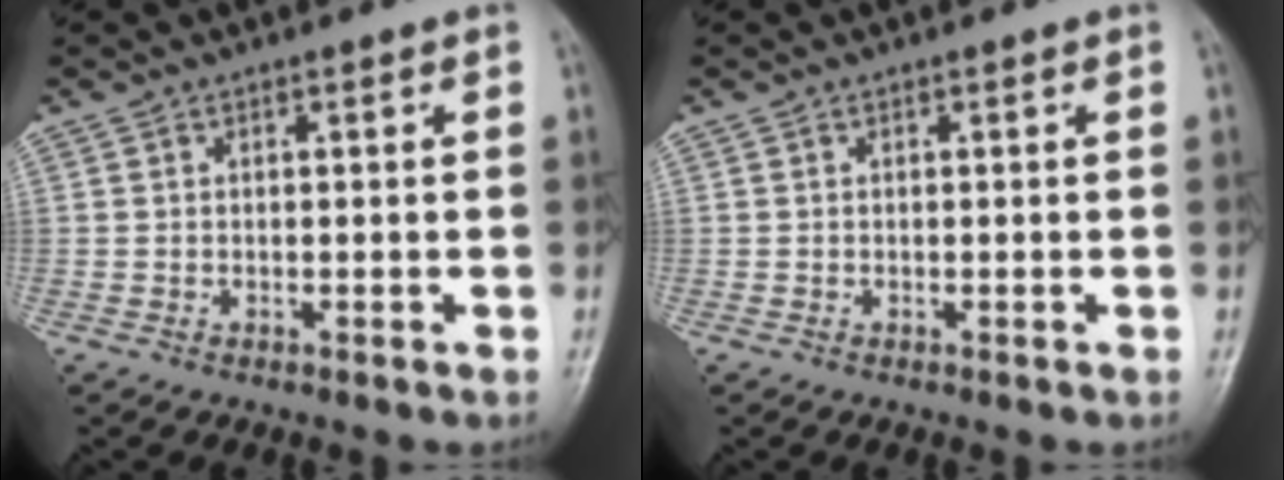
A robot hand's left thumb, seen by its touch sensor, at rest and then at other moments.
{"total": 0.0}